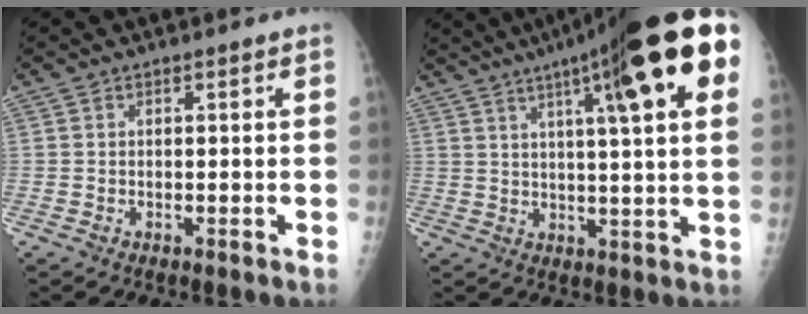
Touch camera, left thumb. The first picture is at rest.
{"total": 22.4, "force": [9.9, 3.5, 19.8], "torque": [-0.286, -0.006, 0.138]}